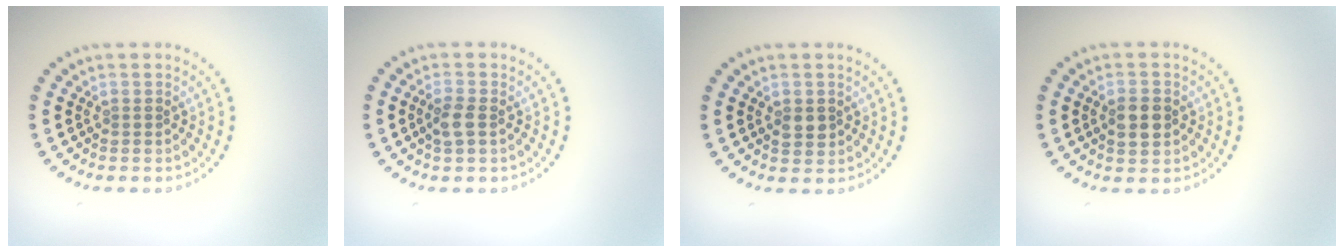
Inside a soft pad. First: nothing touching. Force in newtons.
{"total": 1.9, "press": 1.8, "slide": 0.6}
{"total": 1.7, "press": 1.7, "slide": 0.1}
{"total": 3.1, "press": 3.1, "slide": 0.1}